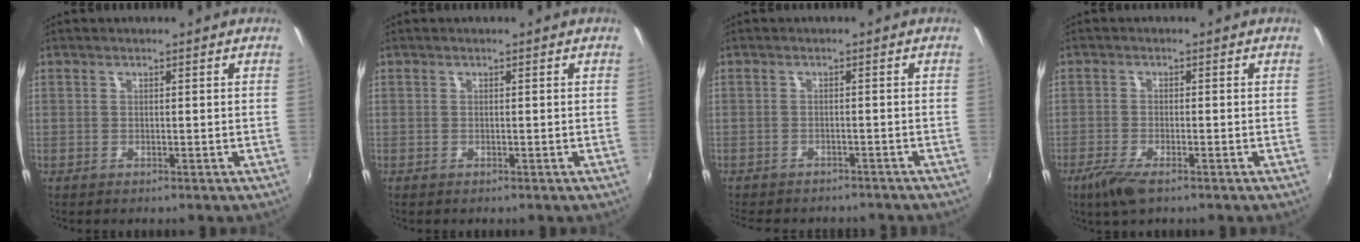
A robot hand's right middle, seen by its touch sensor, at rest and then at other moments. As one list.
[{"total": 0.0}, {"total": 8.2, "force": [-7.3, 2.5, 2.8], "torque": [-0.071, -0.020, -0.105]}, {"total": 5.0, "force": [-3.4, 1.2, 3.5], "torque": [-0.088, -0.017, -0.064]}]